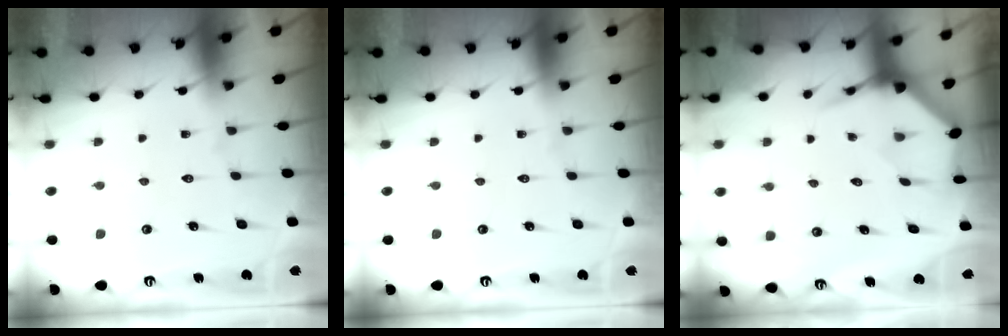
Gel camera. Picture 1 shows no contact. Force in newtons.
{"total": 0.0}
{"total": 4.0, "press": 4.0, "slide": 0.4}